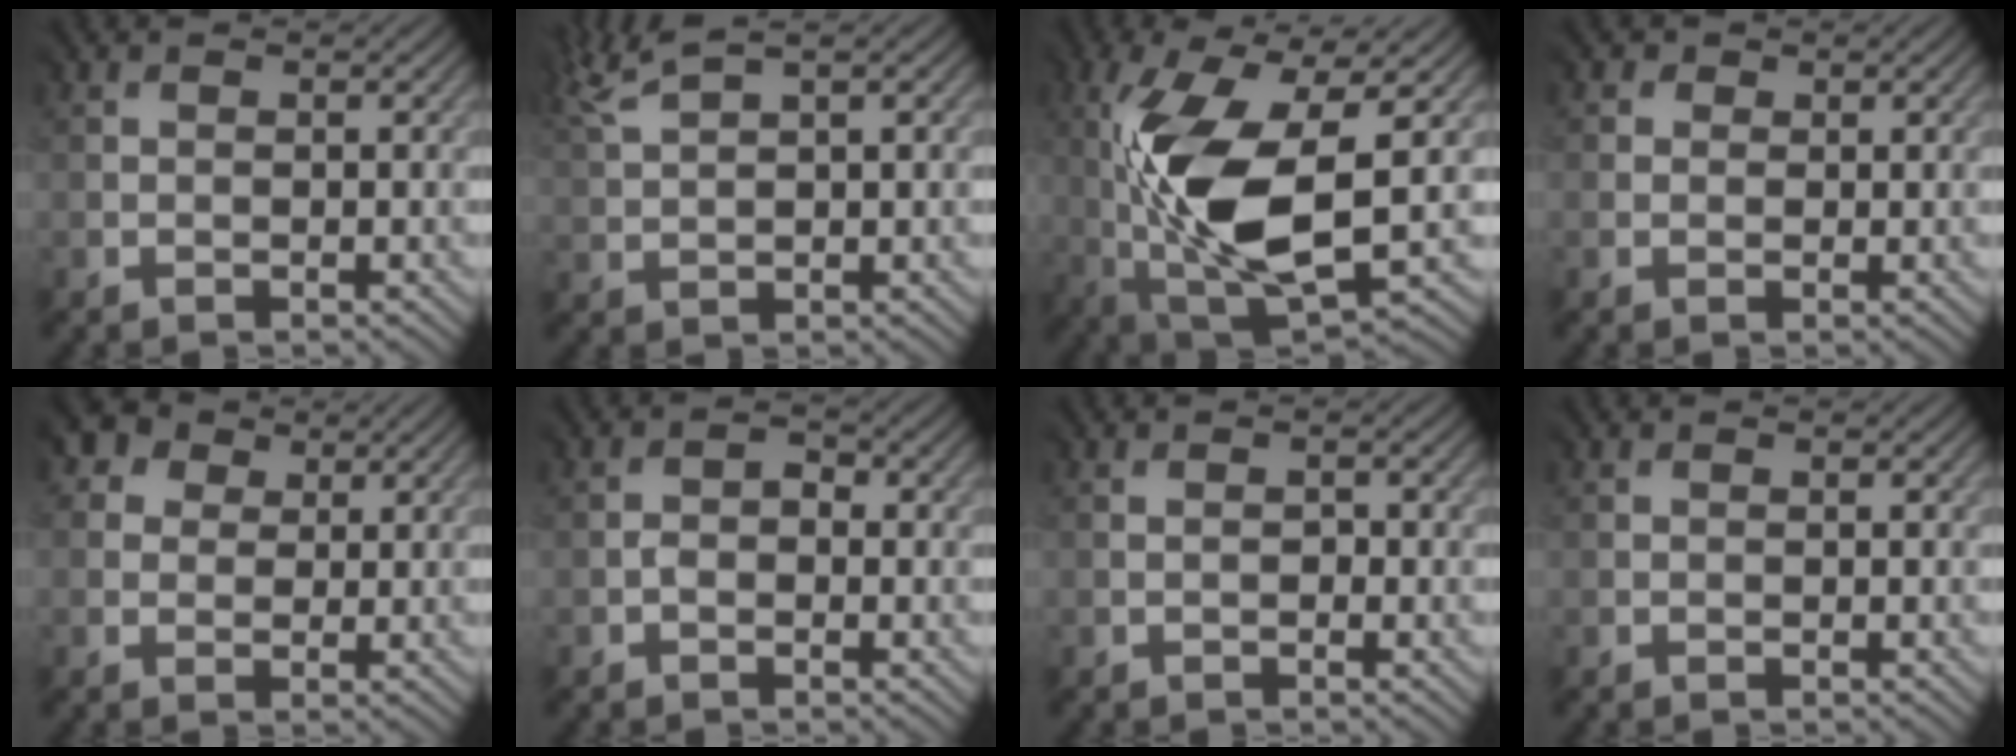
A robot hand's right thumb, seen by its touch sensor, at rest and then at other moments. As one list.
[{"total": 5.4, "force": [4.4, 0.5, 3.1], "torque": [-0.087, 0.022, 0.092]}, {"total": 12.6, "force": [0.0, 4.9, 11.7], "torque": [-0.261, -0.006, 0.010]}, {"total": 1.1, "force": [0.4, 1.0, -0.2], "torque": [-0.002, -0.002, 0.006]}, {"total": 5.8, "force": [3.0, 4.6, 2.0], "torque": [-0.081, 0.014, 0.039]}, {"total": 0.9, "force": [-0.8, 0.5, 0.3], "torque": [-0.008, 0.003, -0.016]}, {"total": 0.5, "force": [-0.4, -0.3, -0.1], "torque": [-0.001, 0.000, -0.003]}, {"total": 0.0}]